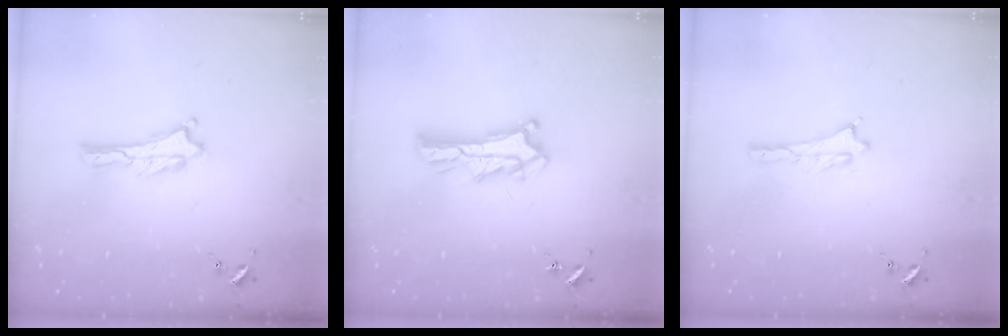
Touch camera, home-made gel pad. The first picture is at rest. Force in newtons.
{"total": 5.2, "press": 5.2, "slide": 0.5}
{"total": 0.0}